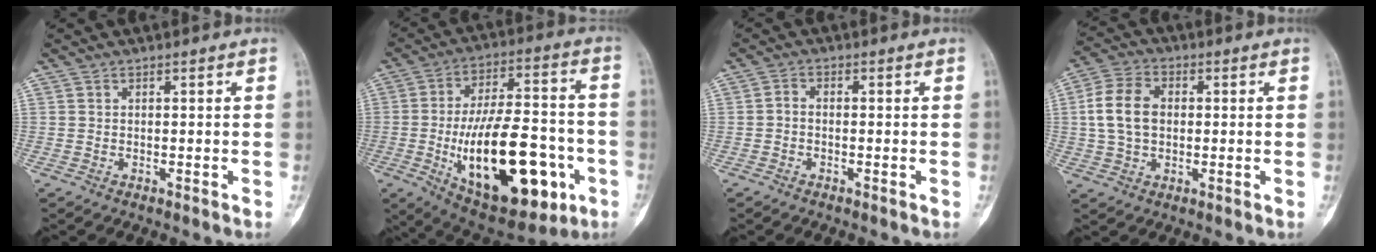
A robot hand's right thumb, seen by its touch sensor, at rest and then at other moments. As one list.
[{"total": 27.1, "force": [-7.5, 12.5, 22.8], "torque": [-0.361, 0.017, -0.096]}, {"total": 1.4, "force": [-0.6, 0.9, 0.9], "torque": [-0.016, 0.007, -0.015]}, {"total": 9.5, "force": [0.6, 6.6, 6.7], "torque": [-0.124, 0.018, 0.008]}]